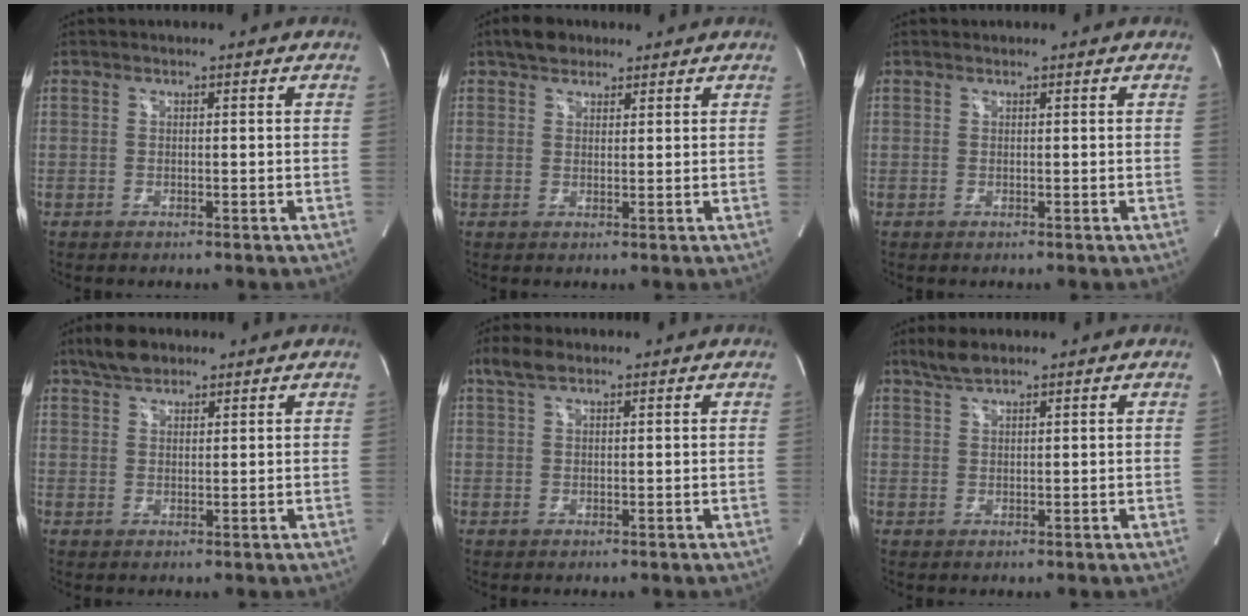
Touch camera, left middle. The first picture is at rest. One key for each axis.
{"total": 3.8, "fx": 2.8, "fy": 2.2, "fz": 1.4, "tx": -0.027, "ty": 0.018, "tz": 0.049}
{"total": 0.0}
{"total": 4.5, "fx": 3.6, "fy": 1.9, "fz": 1.9, "tx": -0.044, "ty": 0.014, "tz": 0.068}
{"total": 3.6, "fx": 2.5, "fy": 1.3, "fz": 2.2, "tx": -0.056, "ty": 0.018, "tz": 0.054}
{"total": 3.1, "fx": 2.6, "fy": 0.6, "fz": 1.6, "tx": -0.039, "ty": 0.010, "tz": 0.055}